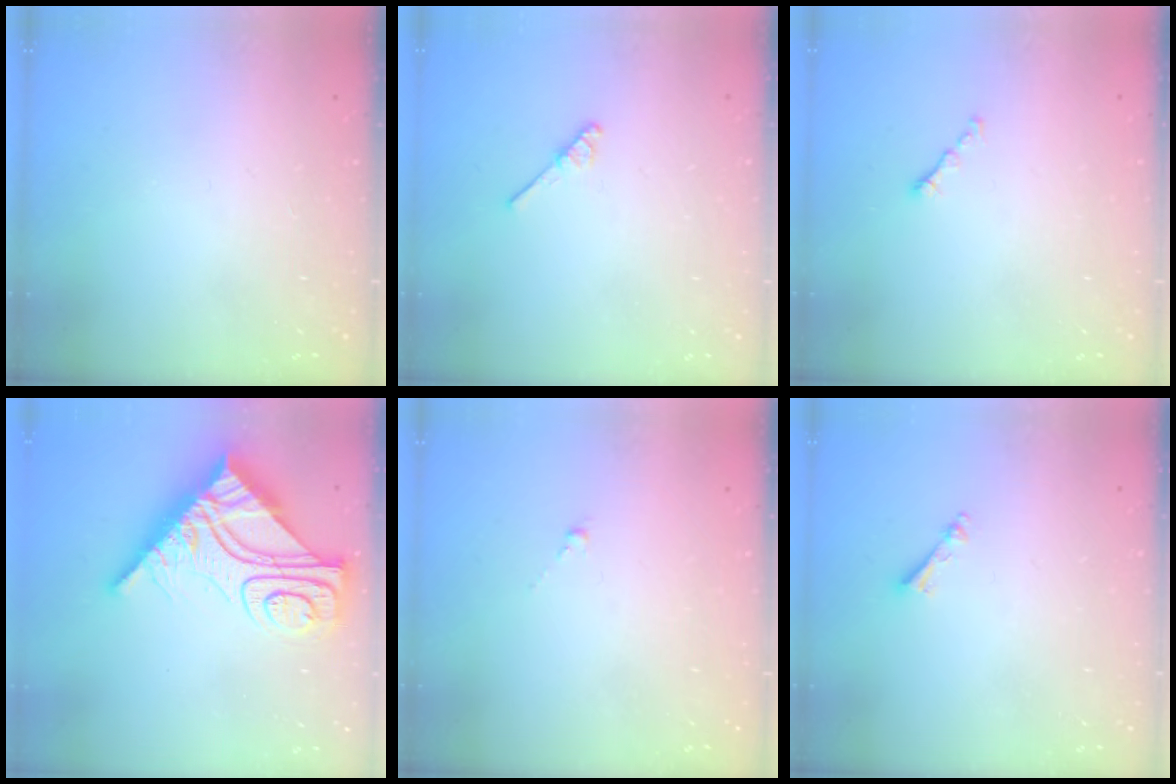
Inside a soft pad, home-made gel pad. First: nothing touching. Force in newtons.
{"total": 3.0, "press": 2.9, "slide": 0.5}
{"total": 0.8, "press": 0.6, "slide": 0.4}
{"total": 18.5, "press": 18.4, "slide": 2.0}
{"total": 0.6, "press": 0.4, "slide": 0.4}
{"total": 2.5, "press": 2.5, "slide": 0.3}